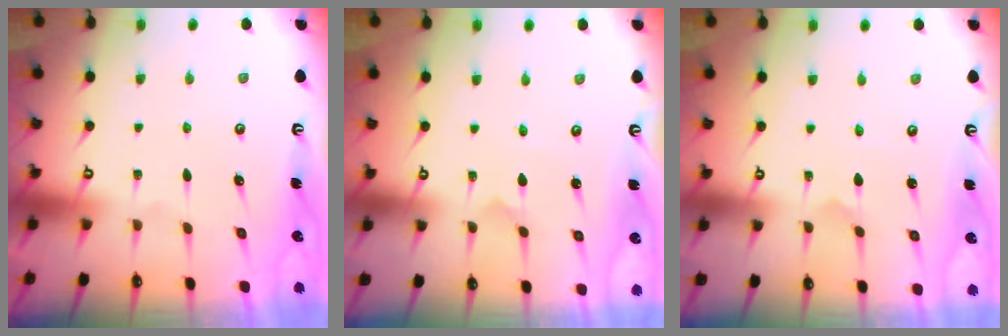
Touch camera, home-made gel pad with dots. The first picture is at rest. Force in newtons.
{"total": 1.0, "press": 1.0, "slide": 0.0}
{"total": 0.0}